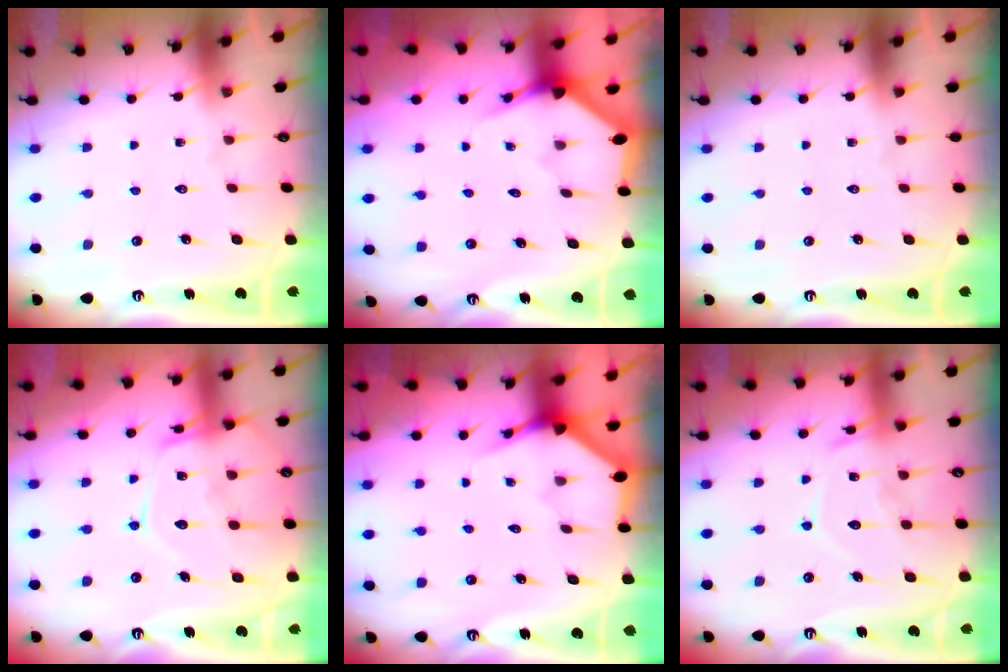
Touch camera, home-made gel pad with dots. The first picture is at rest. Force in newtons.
{"total": 3.3, "press": 3.3, "slide": 0.2}
{"total": 0.0}
{"total": 17.3, "press": 17.3, "slide": 1.6}
{"total": 3.5, "press": 3.5, "slide": 0.2}
{"total": 13.4, "press": 13.4, "slide": 1.2}